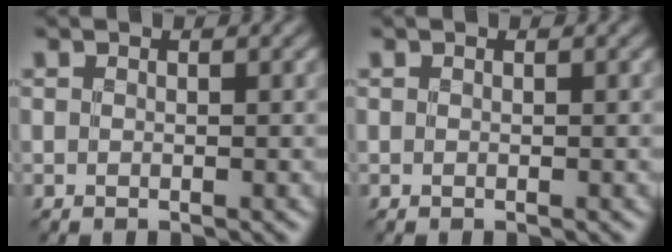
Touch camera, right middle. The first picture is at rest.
{"total": 0.0}